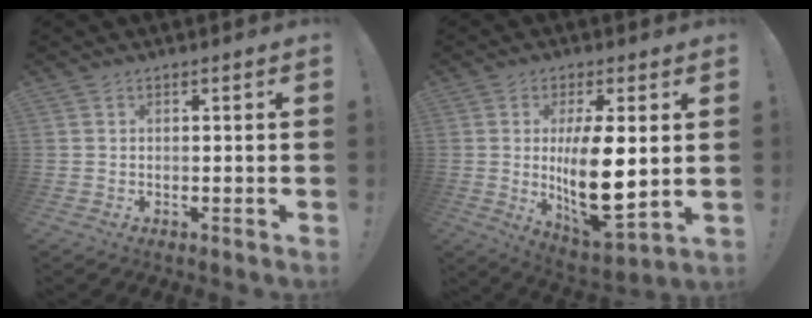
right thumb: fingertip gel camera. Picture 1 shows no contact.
{"total": 16.2, "force": [0.9, 6.6, 14.8], "torque": [-0.259, -0.026, 0.016]}